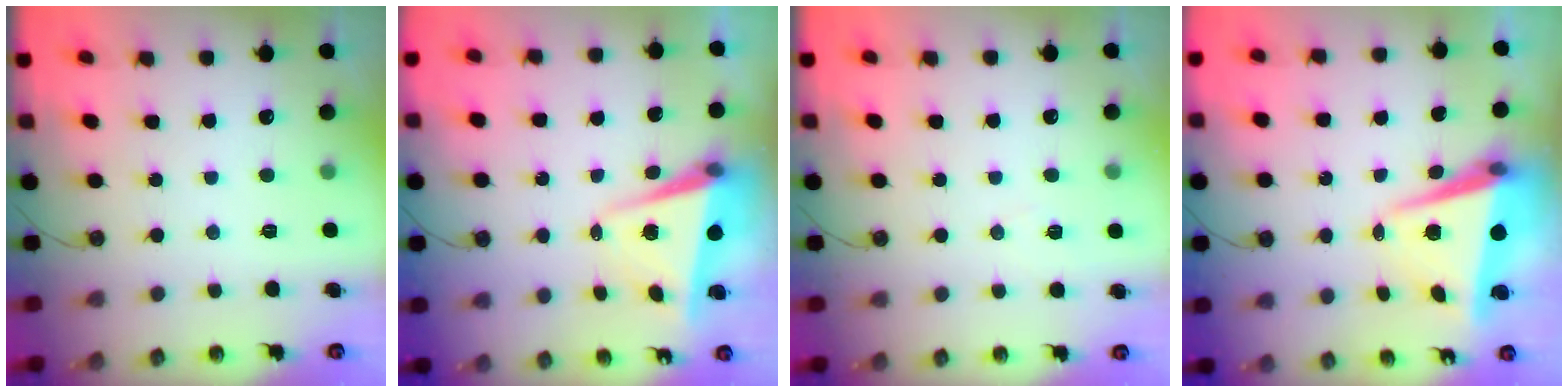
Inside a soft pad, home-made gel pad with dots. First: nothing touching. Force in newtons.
{"total": 5.7, "press": 5.6, "slide": 0.7}
{"total": 5.8, "press": 5.1, "slide": 2.7}
{"total": 7.3, "press": 7.1, "slide": 1.8}